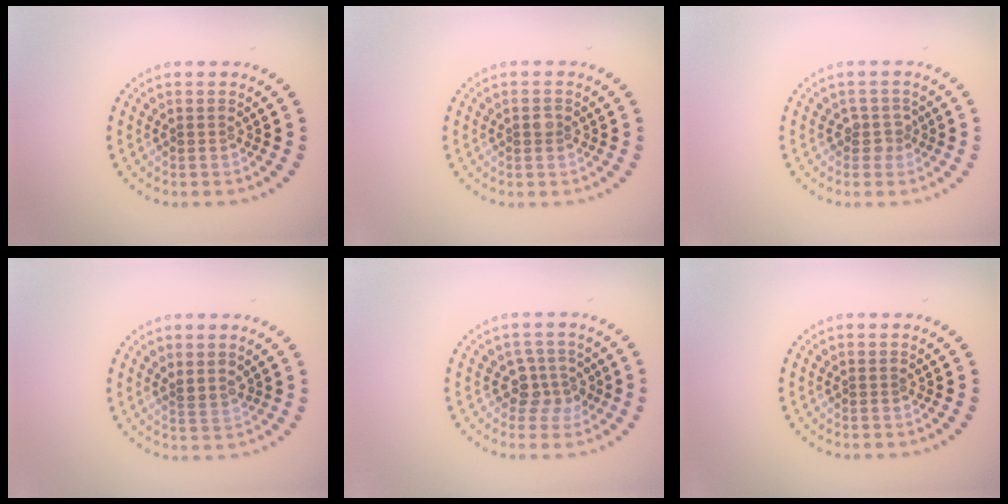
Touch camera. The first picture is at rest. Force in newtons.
{"total": 1.0, "press": 1.0, "slide": 0.2}
{"total": 1.5, "press": 1.1, "slide": 1.0}
{"total": 1.0, "press": 0.7, "slide": 0.7}
{"total": 2.5, "press": 2.1, "slide": 1.5}
{"total": 0.0}